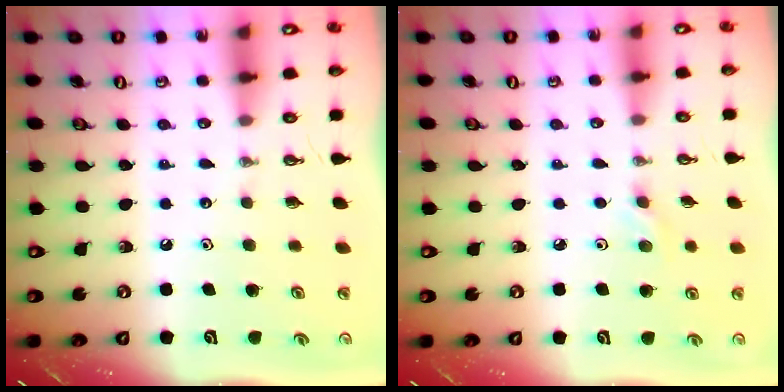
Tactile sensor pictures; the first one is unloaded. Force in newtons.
{"total": 3.9, "press": 3.8, "slide": 0.6}